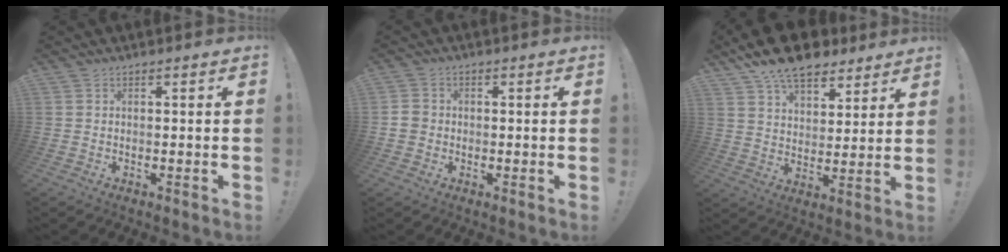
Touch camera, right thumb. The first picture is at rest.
{"total": 3.4, "force": [-0.5, 3.2, 1.2], "torque": [-0.024, 0.005, -0.008]}
{"total": 13.9, "force": [9.8, 7.5, 6.4], "torque": [-0.098, -0.063, 0.179]}